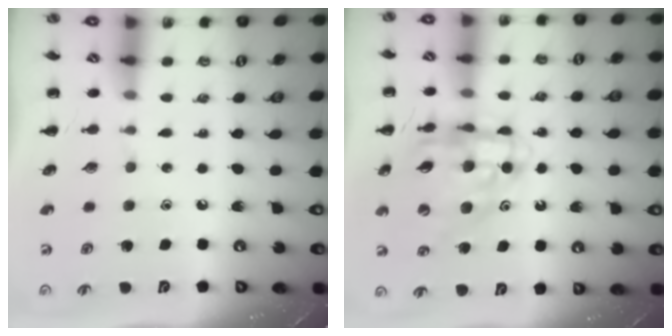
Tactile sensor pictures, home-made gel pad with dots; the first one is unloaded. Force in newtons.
{"total": 13.4, "press": 12.9, "slide": 3.8}